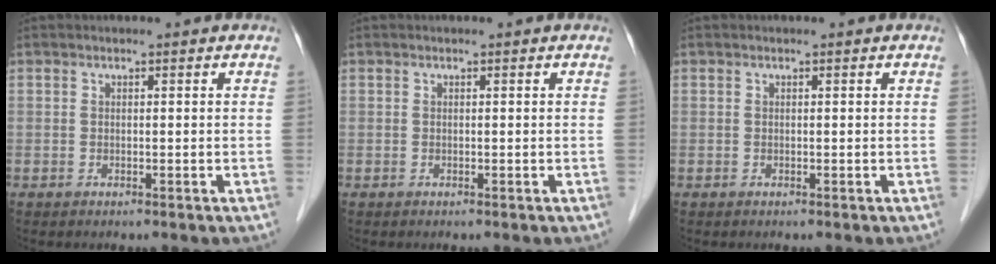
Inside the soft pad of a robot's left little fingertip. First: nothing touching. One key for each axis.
{"total": 0.0}
{"total": 0.0}